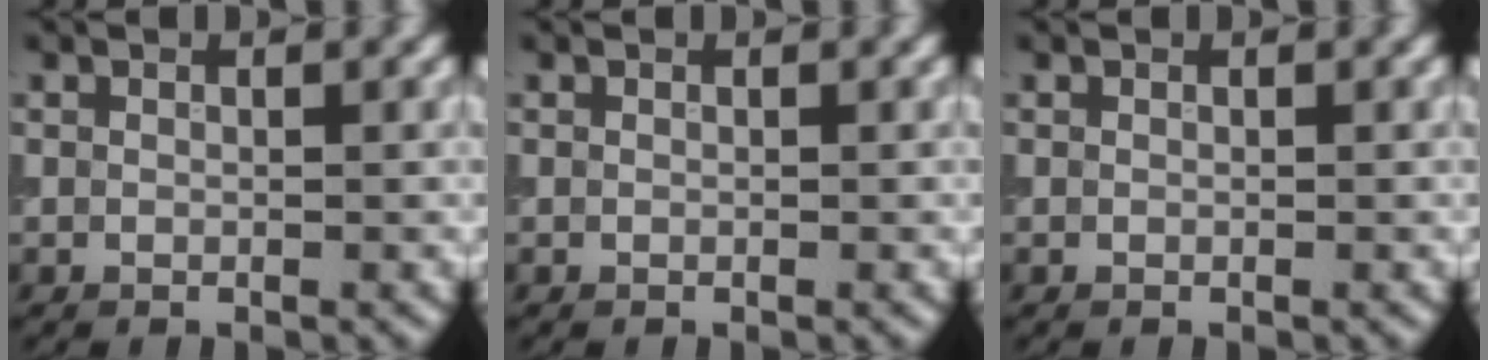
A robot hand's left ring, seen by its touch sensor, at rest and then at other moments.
{"total": 0.0}
{"total": 0.0}